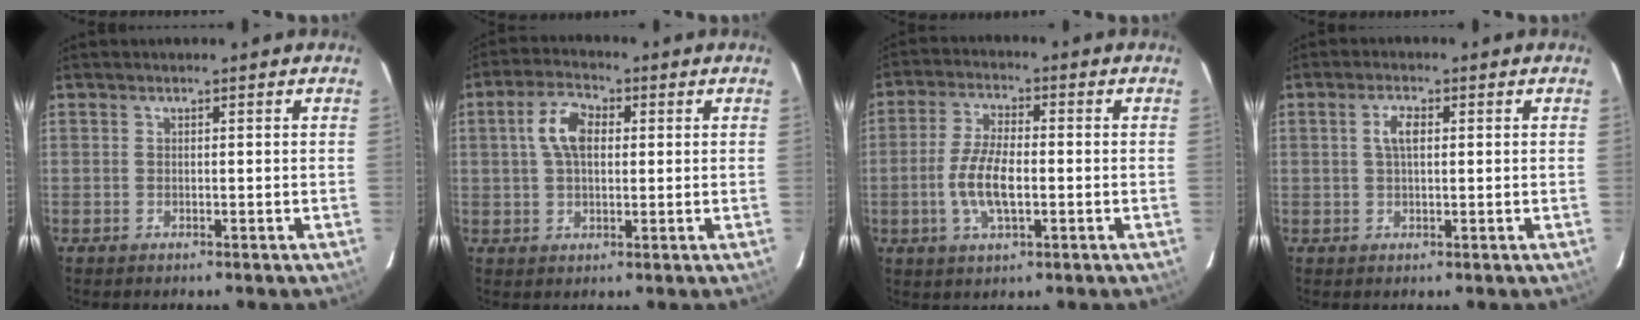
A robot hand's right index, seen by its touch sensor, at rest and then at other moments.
{"total": 6.8, "force": [1.3, 4.0, 5.4], "torque": [-0.105, 0.019, 0.026]}
{"total": 8.5, "force": [-1.7, 3.4, 7.6], "torque": [-0.156, 0.000, -0.033]}
{"total": 3.2, "force": [0.7, 1.4, 2.8], "torque": [-0.056, 0.007, 0.015]}